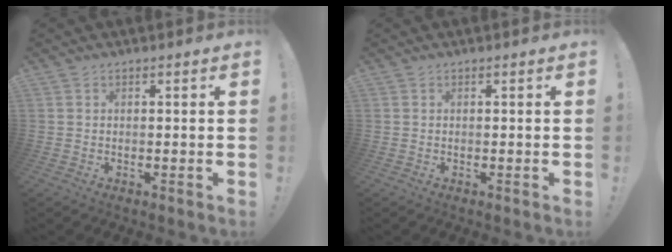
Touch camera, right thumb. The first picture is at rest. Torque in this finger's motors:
{"motor_torque": [-0.15, -0.03, -0.06, 0.10, 0.02]}